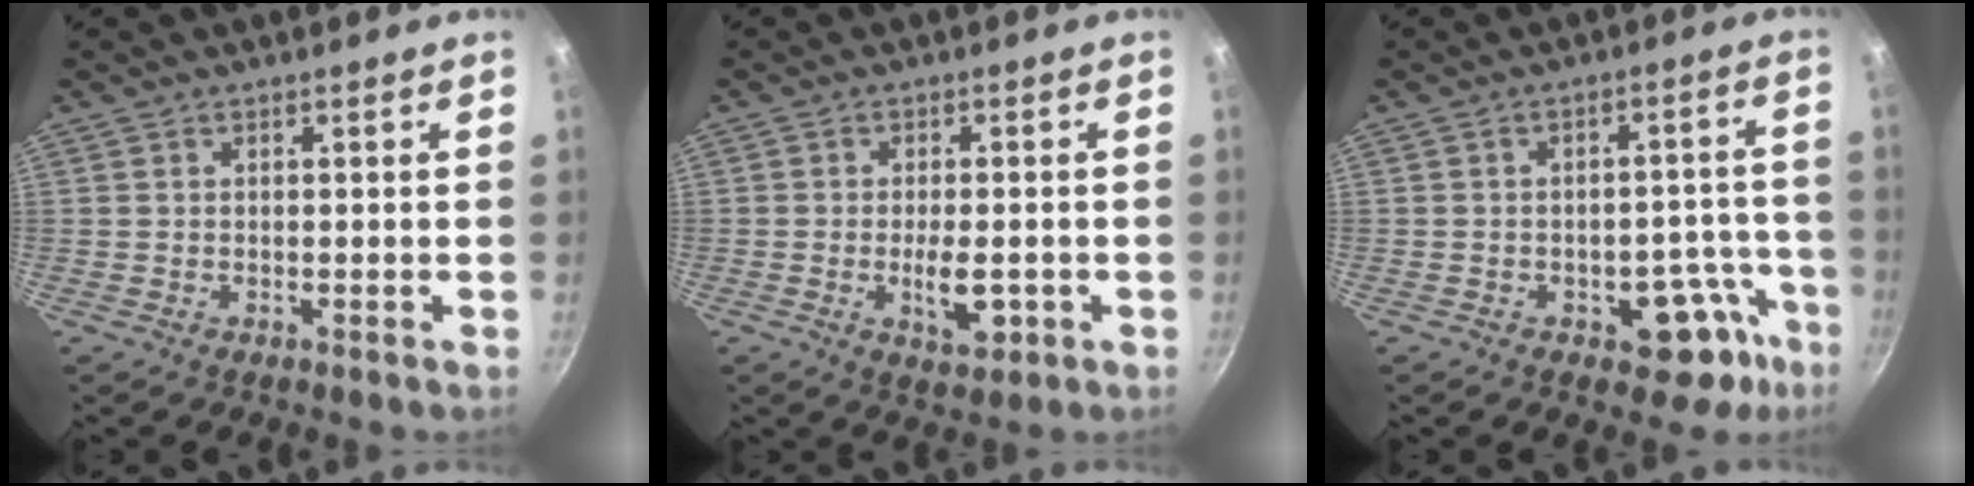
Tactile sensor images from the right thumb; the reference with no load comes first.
{"total": 5.5, "force": [-1.4, 2.5, 4.8], "torque": [-0.070, -0.004, -0.017]}
{"total": 9.8, "force": [-5.0, 5.1, 6.6], "torque": [-0.045, 0.046, -0.057]}